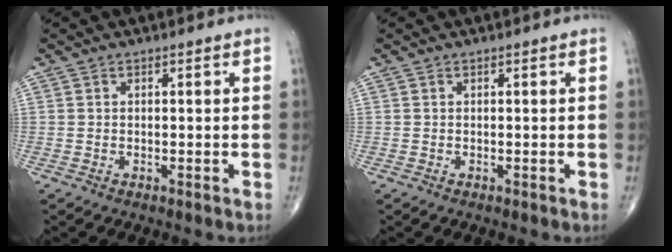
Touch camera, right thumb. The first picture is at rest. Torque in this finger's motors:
{"motor_torque": [0.05, 0.05, -0.03, 0.03, 0.00]}